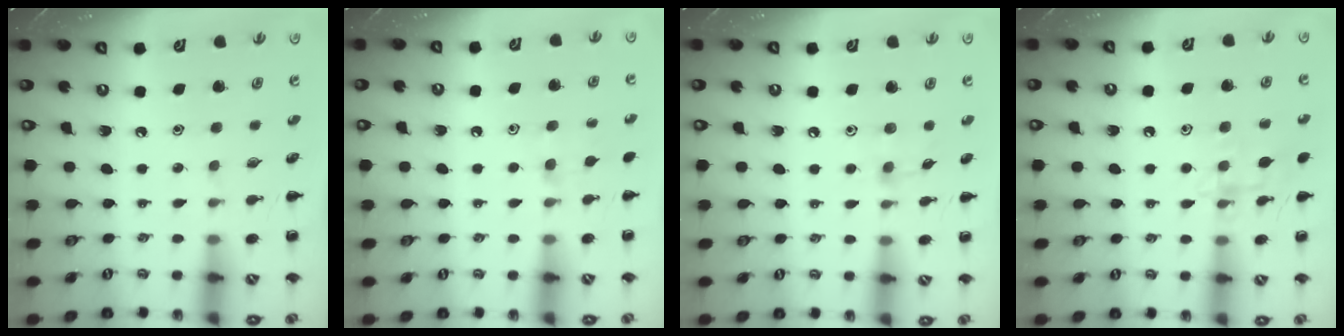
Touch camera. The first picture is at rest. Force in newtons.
{"total": 6.8, "press": 6.5, "slide": 1.9}
{"total": 3.7, "press": 3.4, "slide": 1.2}
{"total": 11.7, "press": 11.7, "slide": 1.0}